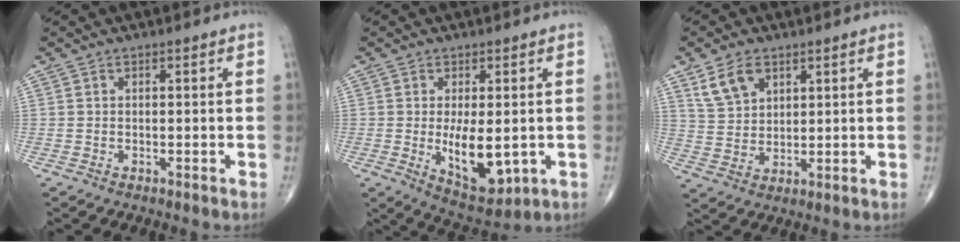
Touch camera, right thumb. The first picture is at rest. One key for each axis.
{"total": 10.4, "fx": -1.2, "fy": 4.7, "fz": 9.2, "tx": -0.129, "ty": -0.021, "tz": -0.002}
{"total": 6.9, "fx": 3.9, "fy": 4.4, "fz": 3.7, "tx": -0.059, "ty": -0.015, "tz": 0.082}